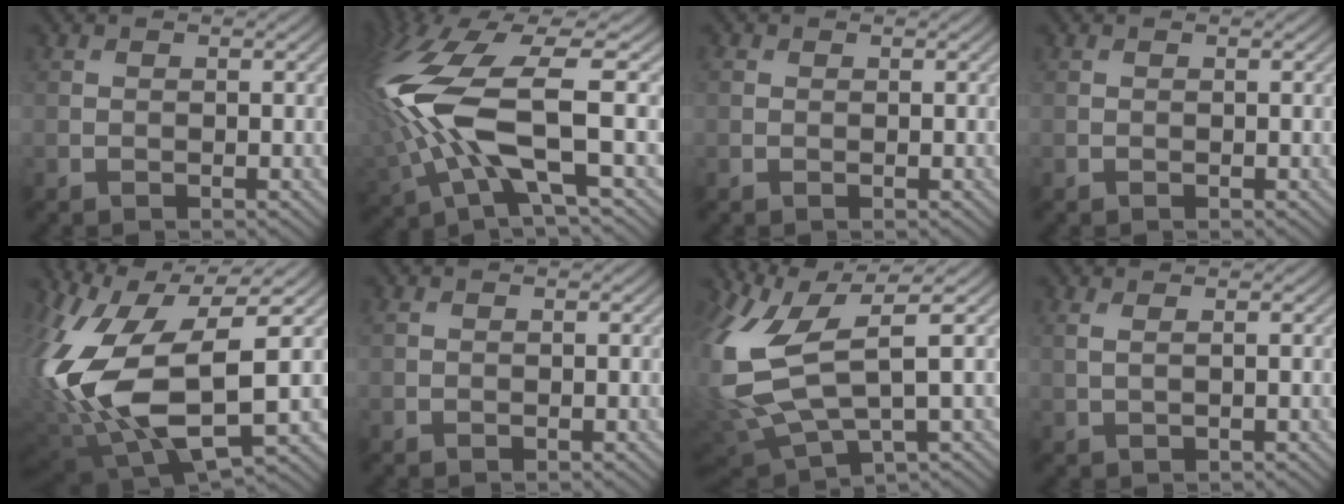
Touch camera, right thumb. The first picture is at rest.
{"total": 14.9, "force": [-0.1, 5.6, 13.8], "torque": [-0.340, -0.006, -0.004]}
{"total": 0.6, "force": [0.2, 0.5, 0.2], "torque": [-0.004, 0.000, 0.002]}
{"total": 0.0}
{"total": 18.0, "force": [-0.5, 9.2, 15.4], "torque": [-0.359, -0.020, 0.005]}
{"total": 0.5, "force": [0.3, 0.3, 0.4], "torque": [-0.013, 0.004, 0.006]}
{"total": 12.4, "force": [1.6, 5.0, 11.3], "torque": [-0.284, -0.013, 0.043]}
{"total": 1.4, "force": [0.7, 0.2, 1.1], "torque": [-0.025, -0.001, 0.012]}